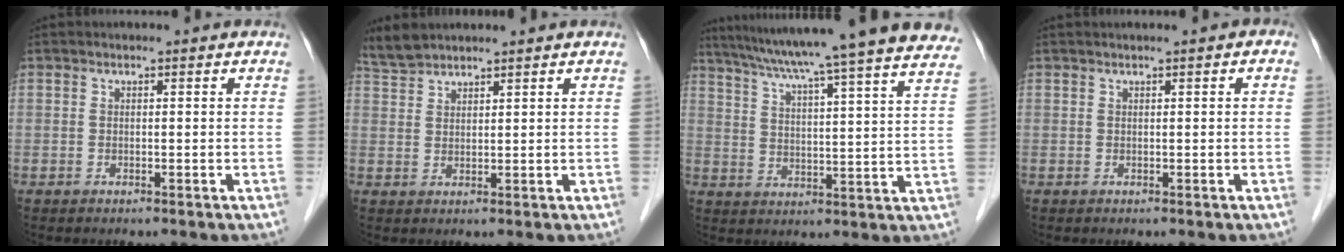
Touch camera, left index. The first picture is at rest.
{"total": 3.2, "force": [3.2, 0.3, 0.4], "torque": [-0.019, 0.016, 0.071]}
{"total": 28.6, "force": [24.9, -0.4, 14.1], "torque": [-0.232, -0.023, 0.324]}
{"total": 1.0, "force": [0.2, 0.2, 0.9], "torque": [-0.015, 0.004, 0.002]}